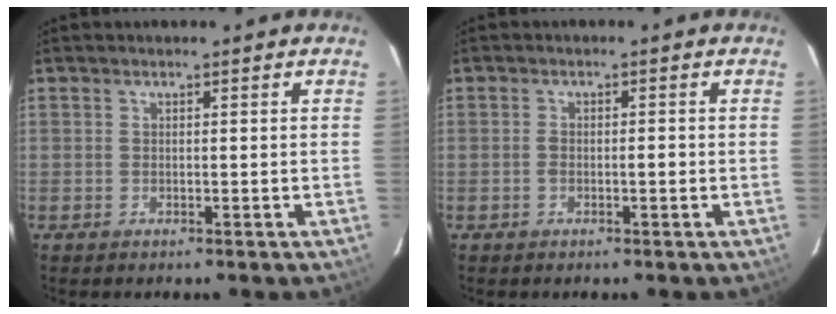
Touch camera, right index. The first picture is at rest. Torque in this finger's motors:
{"motor_torque": [0.34, -0.07, 0.16, 0.04]}